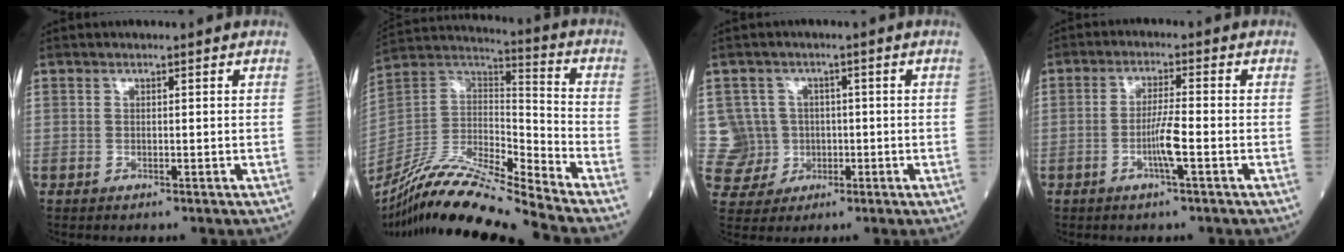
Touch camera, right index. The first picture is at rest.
{"total": 18.3, "force": [-16.4, -1.1, 8.2], "torque": [-0.160, 0.014, -0.304]}
{"total": 6.5, "force": [0.3, 6.4, -0.4], "torque": [0.011, 0.021, 0.014]}
{"total": 4.6, "force": [-1.6, -0.2, 4.4], "torque": [-0.086, -0.003, -0.032]}